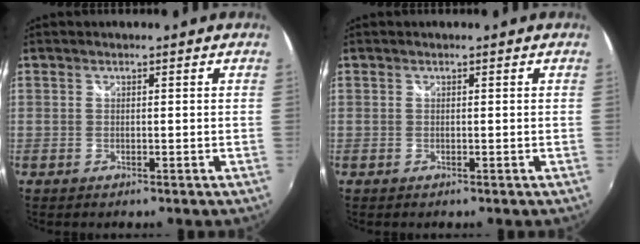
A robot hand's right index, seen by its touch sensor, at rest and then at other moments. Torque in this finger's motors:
{"motor_torque": [-0.06, -0.03, 0.00, 0.00]}